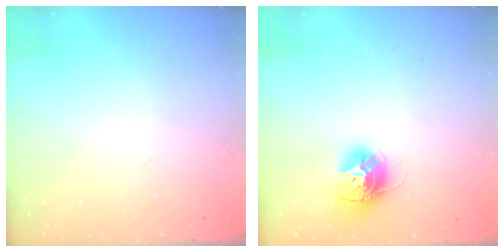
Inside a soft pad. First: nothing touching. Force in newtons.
{"total": 12.1, "press": 12.1, "slide": 0.5}